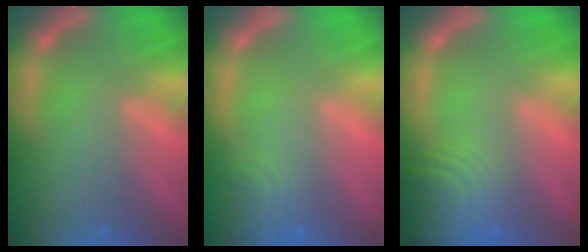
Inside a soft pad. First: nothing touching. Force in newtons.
{"total": 2.4}
{"total": 7.0}